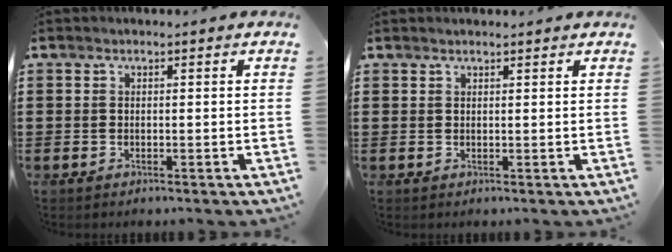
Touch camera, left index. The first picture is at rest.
{"total": 0.8, "force": [0.7, 0.0, 0.2], "torque": [-0.006, -0.002, 0.015]}